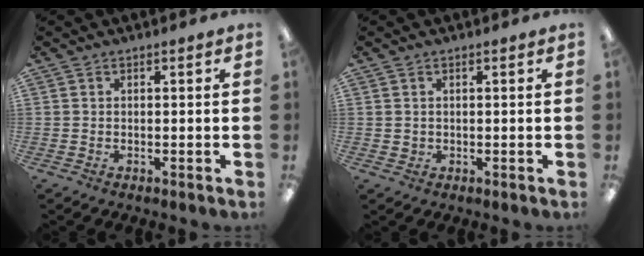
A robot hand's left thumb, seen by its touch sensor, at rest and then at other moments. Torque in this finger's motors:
{"motor_torque": [-0.24, 0.18, 0.02, -0.02, -0.01]}